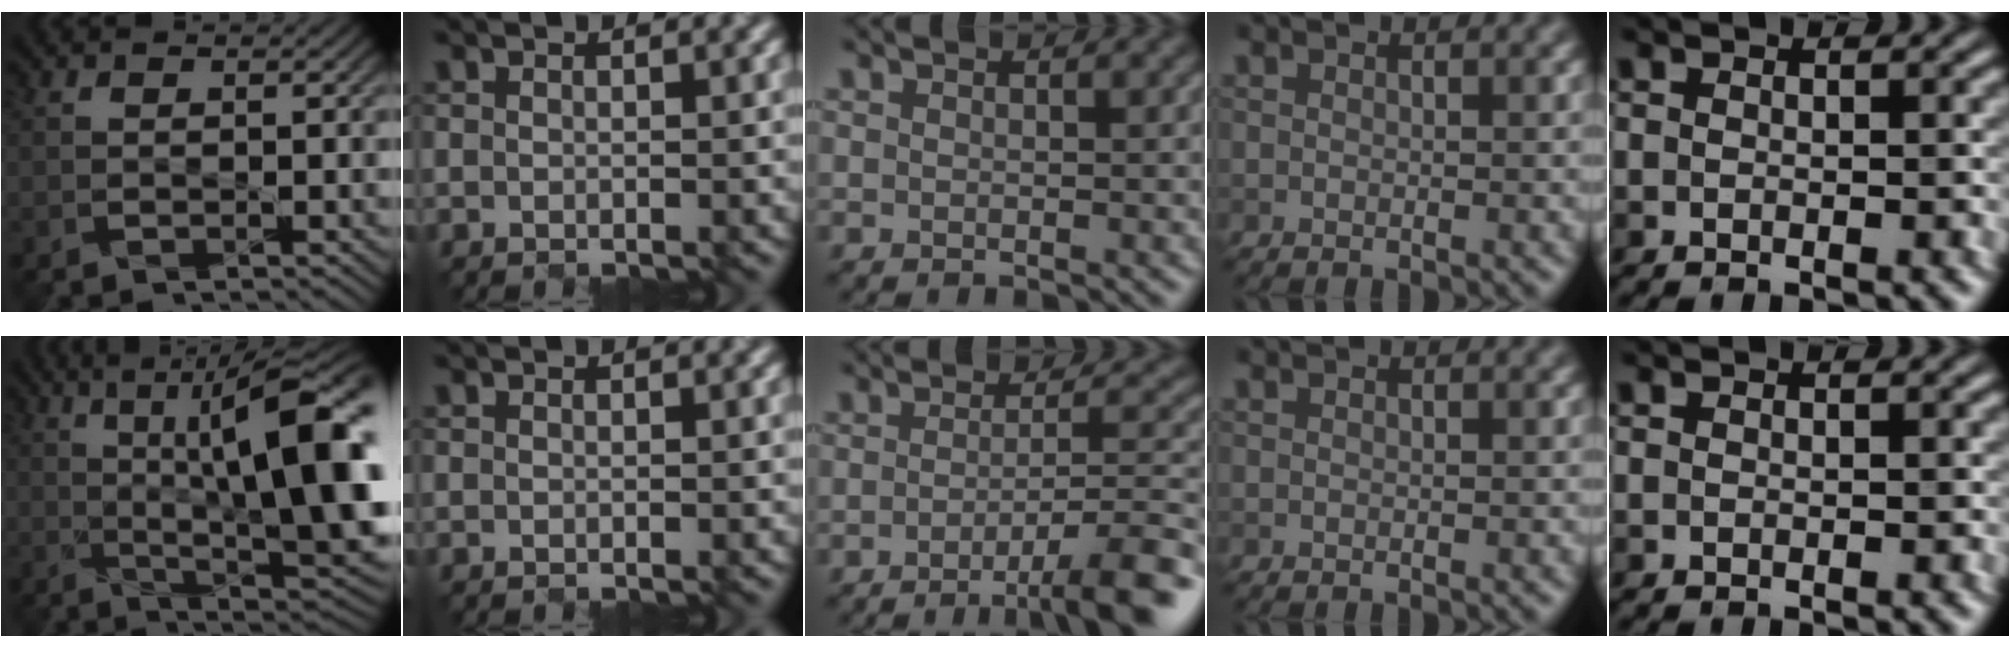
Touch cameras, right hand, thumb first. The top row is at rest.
{"thumb": {"total": 17.2, "force": [2.6, 5.3, 16.1], "torque": [-0.226, 0.023, 0.043]}, "middle": {"total": 7.4, "force": [-3.6, 1.5, 6.3], "torque": [-0.078, 0.006, -0.058]}}